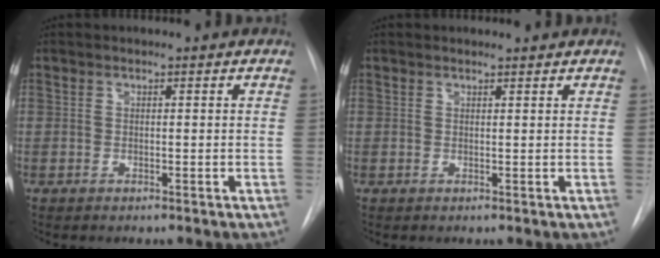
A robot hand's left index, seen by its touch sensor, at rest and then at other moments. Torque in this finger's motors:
{"motor_torque": [0.35, -0.37, -0.01, -0.01]}